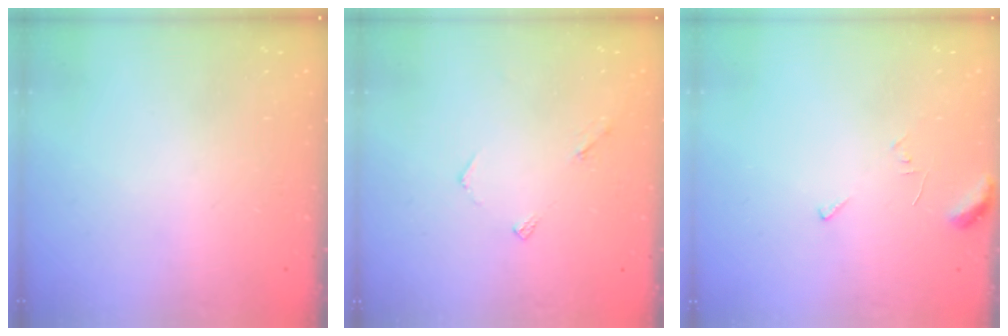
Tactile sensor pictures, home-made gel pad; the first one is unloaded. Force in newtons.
{"total": 3.3, "press": 3.3, "slide": 0.3}
{"total": 5.5, "press": 5.5, "slide": 0.3}